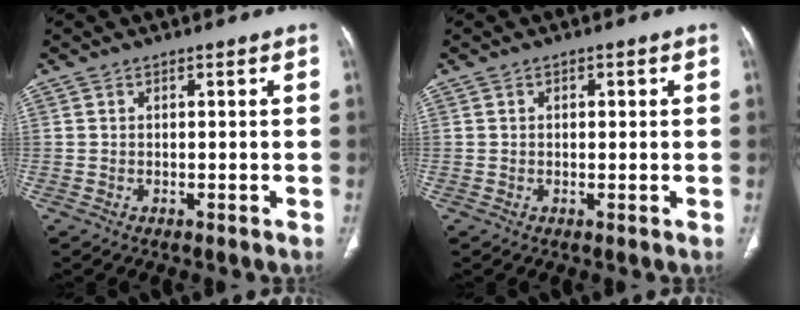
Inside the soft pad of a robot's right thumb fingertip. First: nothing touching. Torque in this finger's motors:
{"motor_torque": [-0.08, -0.17, -0.32, 0.20, 0.08]}